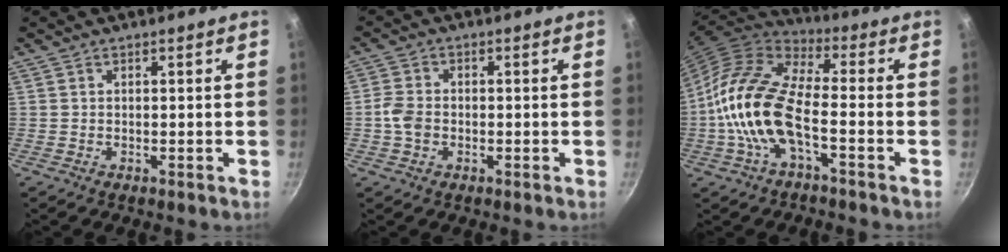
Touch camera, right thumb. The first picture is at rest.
{"total": 4.3, "force": [-0.9, 3.2, 2.7], "torque": [-0.052, 0.010, -0.024]}
{"total": 15.9, "force": [-4.1, 7.2, 13.5], "torque": [-0.260, 0.037, -0.097]}